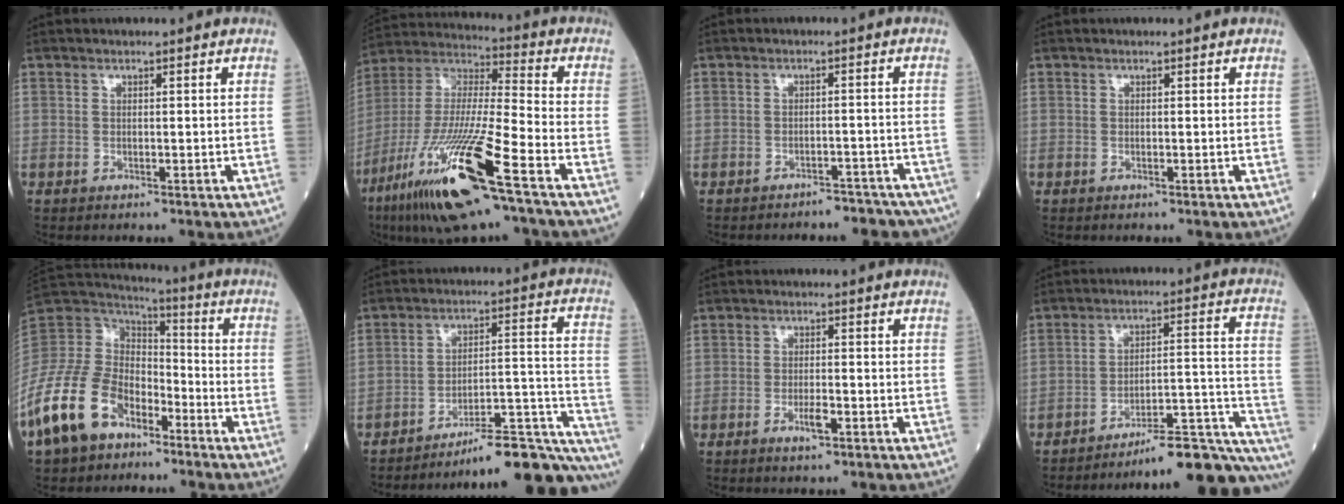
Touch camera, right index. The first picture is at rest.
{"total": 20.3, "force": [-10.8, 1.3, 17.2], "torque": [-0.374, -0.054, -0.205]}
{"total": 7.5, "force": [-6.9, 2.5, 1.5], "torque": [-0.004, 0.006, -0.071]}
{"total": 0.0}
{"total": 16.7, "force": [-9.9, 9.9, 8.9], "torque": [-0.216, 0.009, -0.198]}
{"total": 20.9, "force": [-18.6, 0.9, 9.6], "torque": [-0.053, 0.037, -0.259]}
{"total": 2.5, "force": [-1.2, 0.5, 2.1], "torque": [-0.037, -0.001, -0.018]}
{"total": 20.1, "force": [-18.4, 0.2, 8.2], "torque": [-0.034, 0.037, -0.252]}